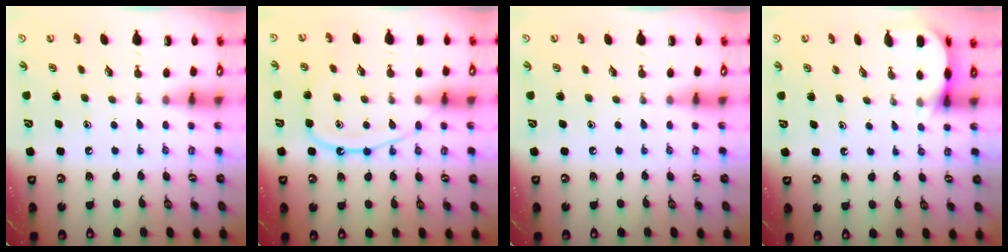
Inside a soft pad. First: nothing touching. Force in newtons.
{"total": 11.1, "press": 11.1, "slide": 1.2}
{"total": 0.0}
{"total": 3.8, "press": 3.8, "slide": 0.5}